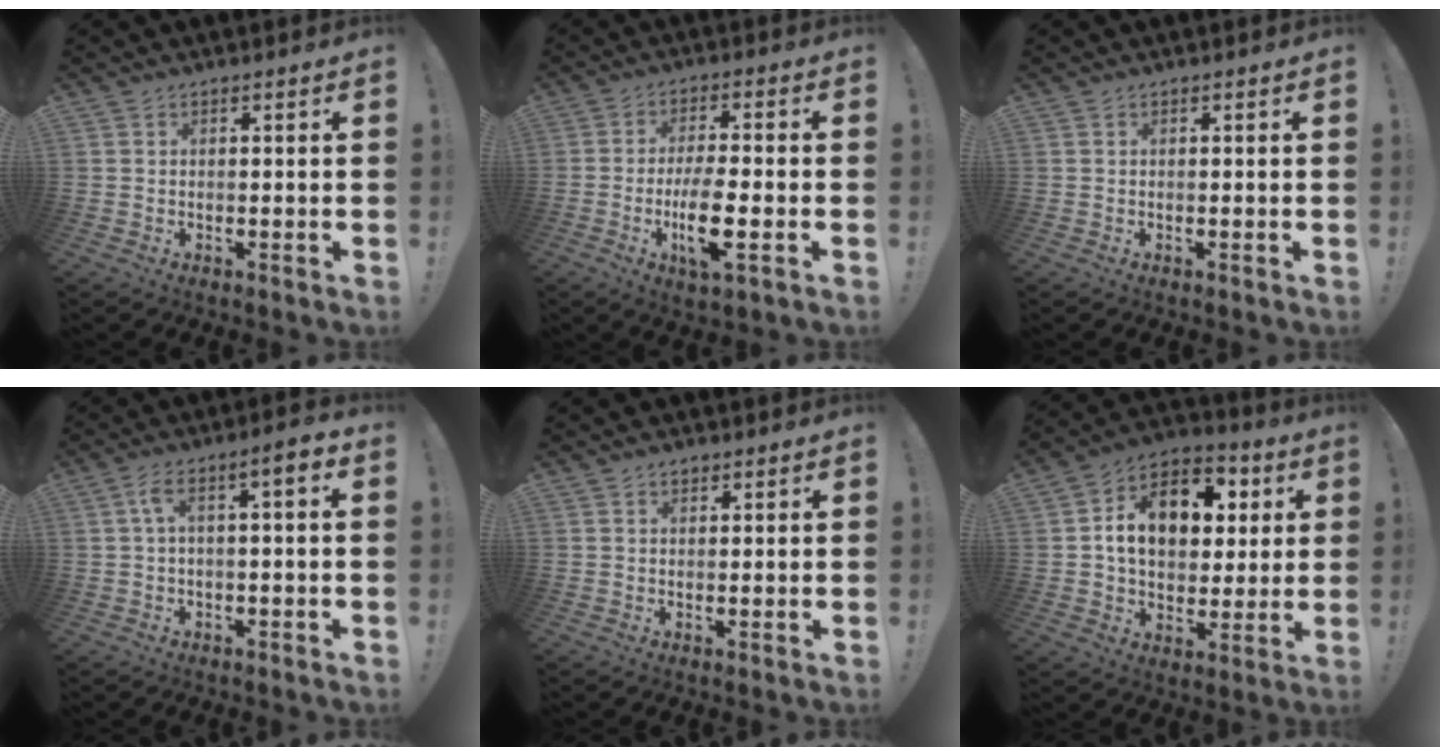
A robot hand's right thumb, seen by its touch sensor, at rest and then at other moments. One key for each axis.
{"total": 10.7, "fx": -3.0, "fy": 2.8, "fz": 9.8, "tx": -0.184, "ty": -0.005, "tz": -0.058}
{"total": 0.0}
{"total": 6.2, "fx": 0.4, "fy": 1.4, "fz": 6.0, "tx": -0.100, "ty": 0.004, "tz": 0.004}
{"total": 1.1, "fx": 0.8, "fy": 0.7, "fz": 0.3, "tx": -0.006, "ty": 0.000, "tz": 0.014}
{"total": 16.1, "fx": 4.1, "fy": 11.8, "fz": 10.2, "tx": -0.141, "ty": -0.005, "tz": 0.079}